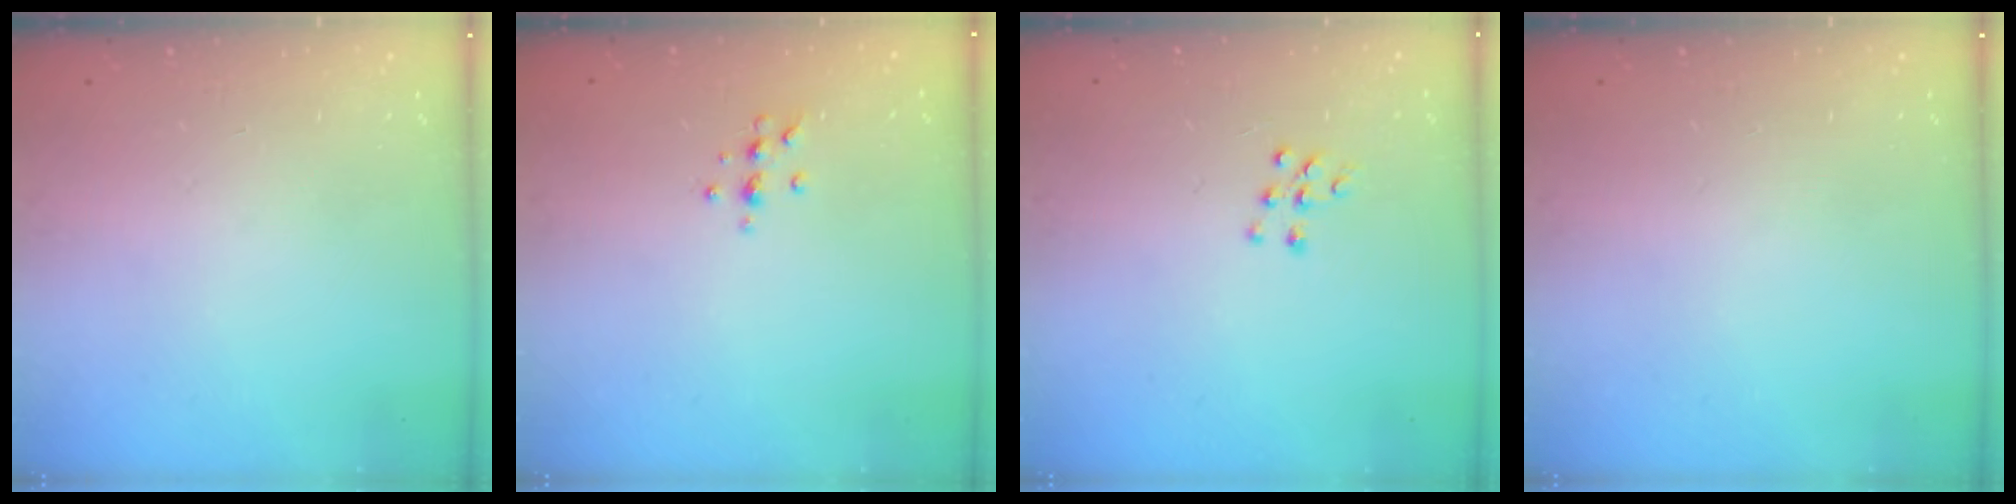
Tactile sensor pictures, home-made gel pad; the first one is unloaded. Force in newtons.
{"total": 5.7, "press": 5.5, "slide": 1.6}
{"total": 5.6, "press": 5.6, "slide": 0.8}
{"total": 0.0}